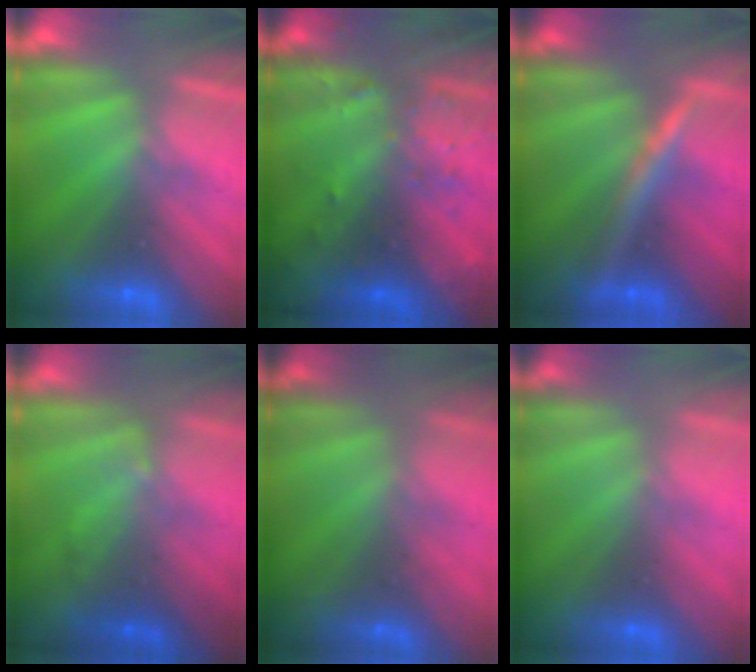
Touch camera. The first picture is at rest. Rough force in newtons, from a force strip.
{"total": 5.6}
{"total": 2.5}
{"total": 2.1}
{"total": 1.8}
{"total": 2.7}